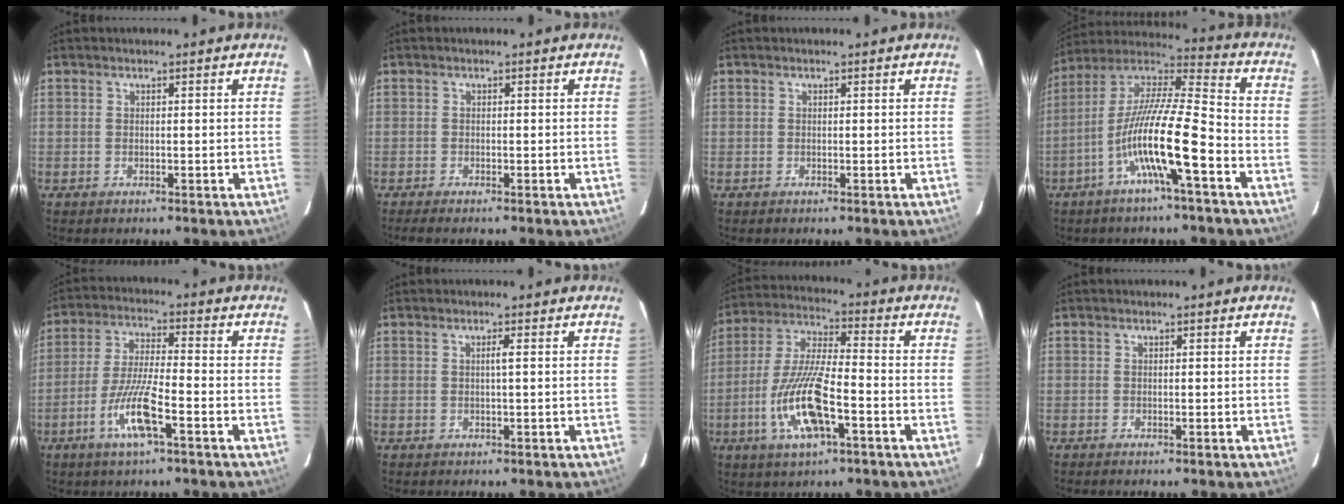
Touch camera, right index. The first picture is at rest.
{"total": 2.8, "force": [-2.4, 0.2, 1.5], "torque": [-0.021, -0.006, -0.032]}
{"total": 0.0}
{"total": 15.1, "force": [-5.8, 0.8, 14.0], "torque": [-0.268, 0.007, -0.112]}
{"total": 9.2, "force": [-4.2, 0.8, 8.2], "torque": [-0.164, -0.008, -0.081]}
{"total": 0.9, "force": [0.1, -0.2, 0.8], "torque": [-0.014, 0.001, 0.000]}
{"total": 13.2, "force": [-4.8, 2.8, 11.9], "torque": [-0.249, -0.005, -0.087]}
{"total": 0.6, "force": [-0.5, 0.0, 0.3], "torque": [-0.007, -0.002, -0.008]}